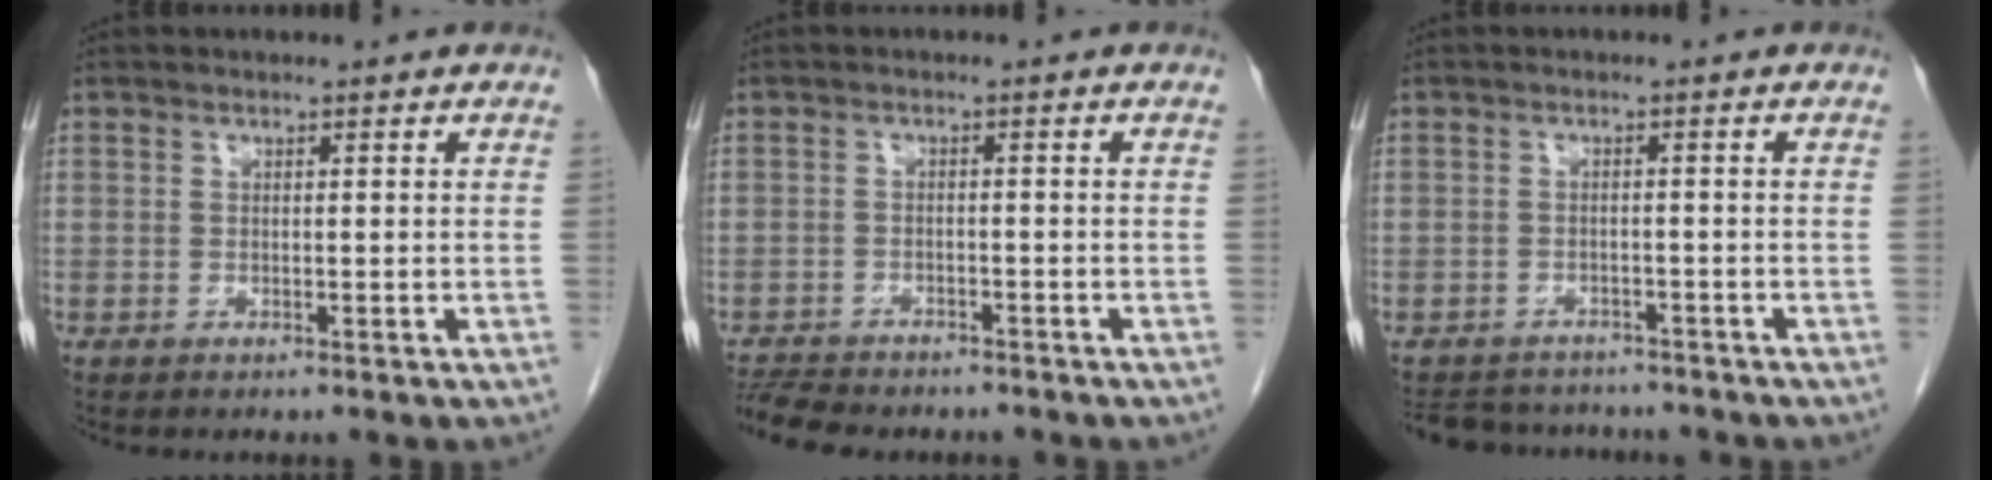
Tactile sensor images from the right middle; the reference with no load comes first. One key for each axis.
{"total": 7.9, "fx": -7.2, "fy": 2.0, "fz": 2.7, "tx": -0.051, "ty": -0.007, "tz": -0.109}
{"total": 9.2, "fx": -8.5, "fy": 2.9, "fz": 2.0, "tx": -0.040, "ty": 0.006, "tz": -0.113}